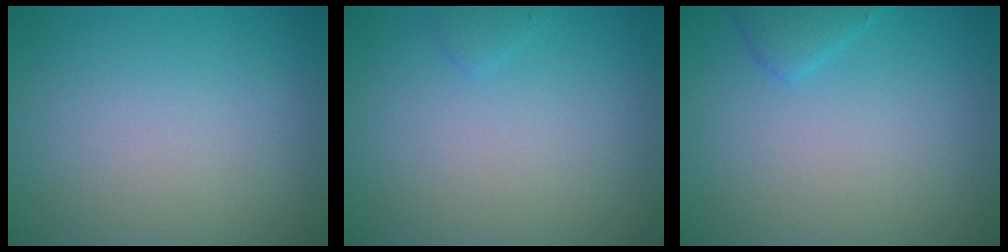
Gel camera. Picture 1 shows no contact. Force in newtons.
{"total": 0.6, "press": 0.6, "slide": 0.1}
{"total": 1.5, "press": 1.5, "slide": 0.1}